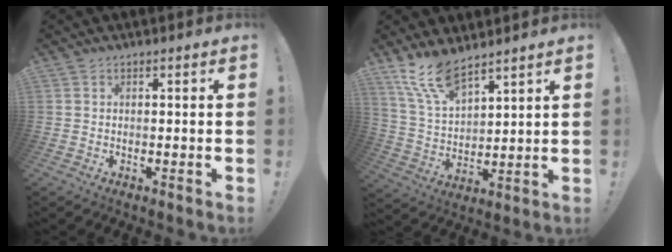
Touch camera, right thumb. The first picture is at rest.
{"total": 11.6, "force": [9.5, 3.5, 5.7], "torque": [-0.130, -0.054, 0.181]}